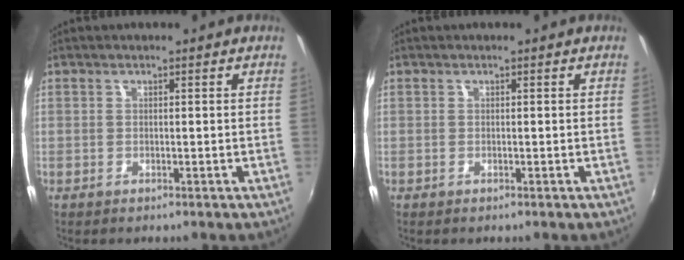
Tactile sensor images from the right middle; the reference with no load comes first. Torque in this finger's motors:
{"motor_torque": [0.29, -0.30, 0.08, 0.00]}